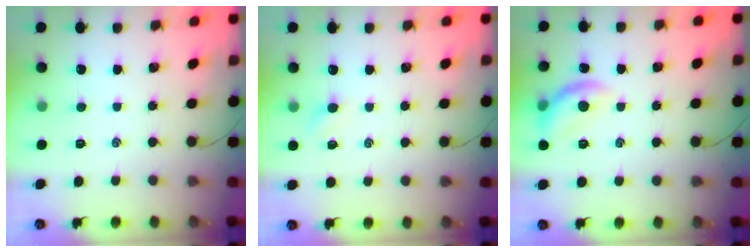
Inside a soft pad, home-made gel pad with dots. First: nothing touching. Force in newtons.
{"total": 3.1, "press": 3.0, "slide": 0.9}
{"total": 11.0, "press": 11.0, "slide": 0.1}